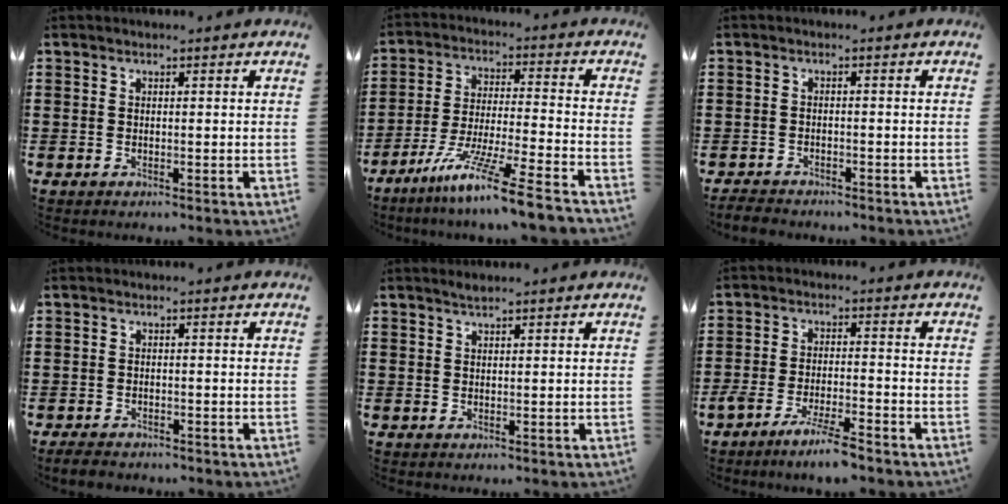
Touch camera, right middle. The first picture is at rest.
{"total": 10.7, "force": [-8.6, -0.9, 6.4], "torque": [-0.119, -0.004, -0.169]}
{"total": 2.1, "force": [-2.0, 0.5, 0.2], "torque": [-0.008, 0.000, -0.043]}
{"total": 1.6, "force": [-1.5, 0.5, 0.3], "torque": [-0.010, 0.002, -0.031]}
{"total": 0.8, "force": [0.8, 0.0, 0.3], "torque": [-0.006, -0.001, 0.015]}
{"total": 5.7, "force": [-4.7, 0.2, 3.2], "torque": [-0.064, -0.009, -0.088]}